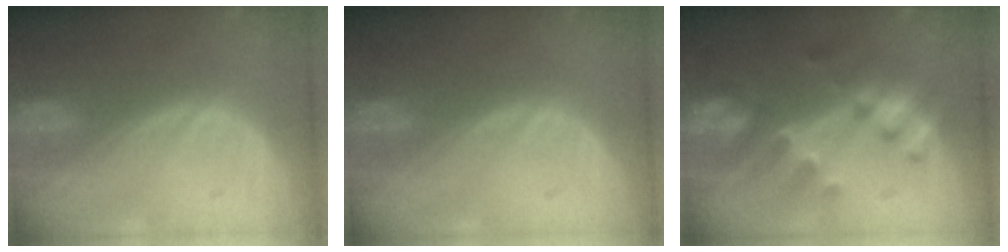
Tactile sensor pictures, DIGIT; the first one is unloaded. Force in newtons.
{"total": 0.0}
{"total": 7.7, "press": 6.9, "slide": 3.3}